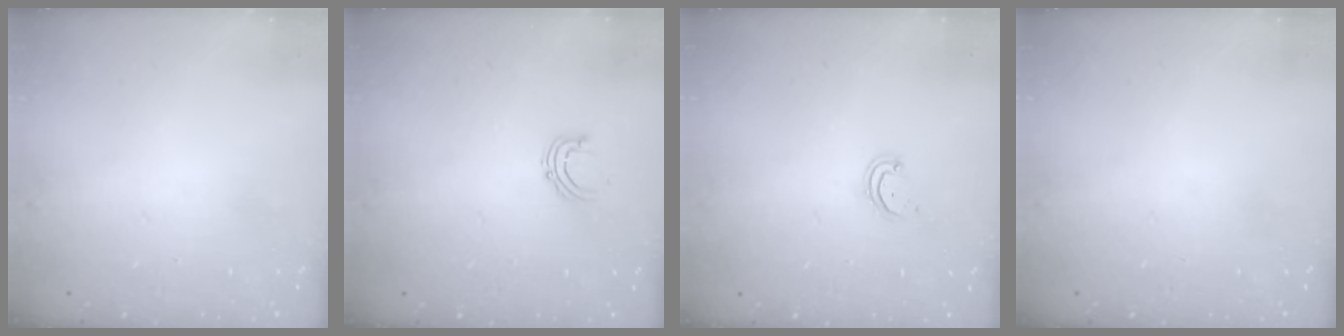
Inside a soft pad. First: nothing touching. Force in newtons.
{"total": 4.1, "press": 4.0, "slide": 0.4}
{"total": 2.6, "press": 2.6, "slide": 0.2}
{"total": 0.0}